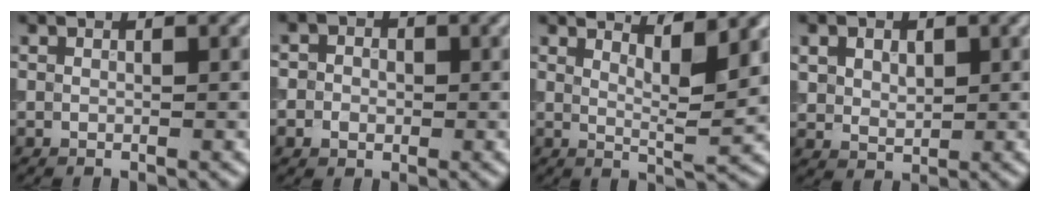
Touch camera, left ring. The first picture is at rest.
{"total": 3.7, "force": [0.1, 3.3, 1.5], "torque": [-0.001, 0.020, -0.028]}
{"total": 4.2, "force": [3.0, 0.6, 2.9], "torque": [-0.041, -0.003, 0.046]}
{"total": 2.9, "force": [1.0, 2.2, 1.5], "torque": [-0.035, 0.001, 0.014]}